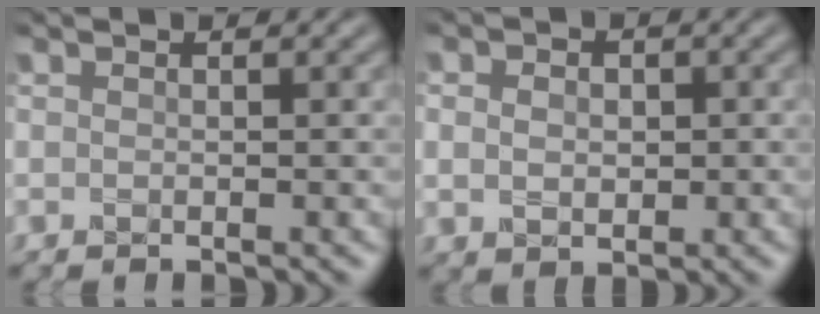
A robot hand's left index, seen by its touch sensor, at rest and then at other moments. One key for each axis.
{"total": 2.4, "fx": 0.4, "fy": 1.9, "fz": 1.4, "tx": -0.019, "ty": 0.007, "tz": 0.002}